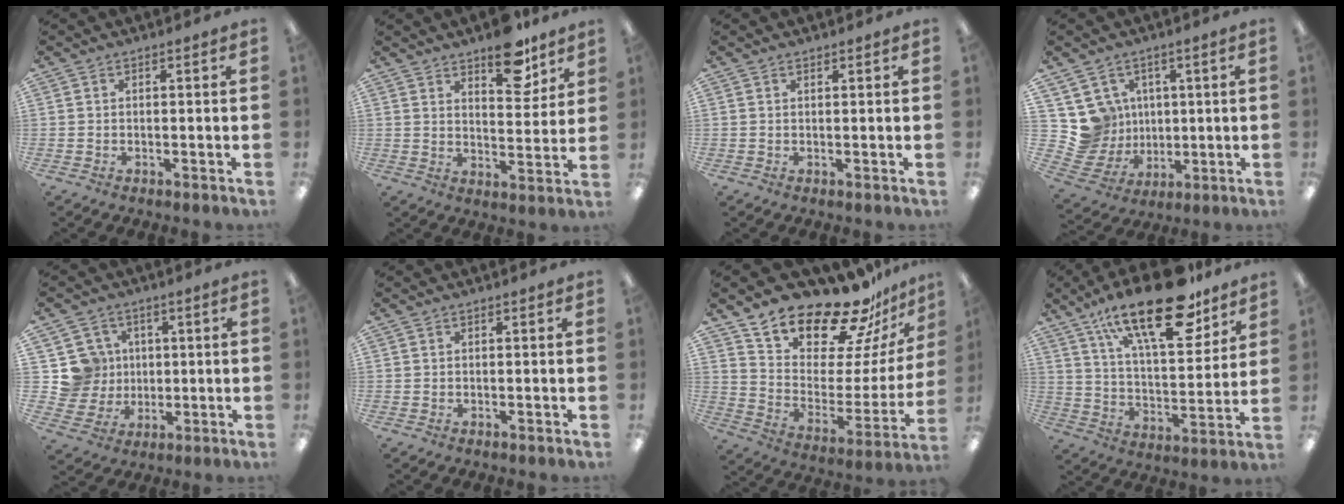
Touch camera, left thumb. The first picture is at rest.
{"total": 12.6, "force": [9.7, 5.1, 6.4], "torque": [-0.065, -0.065, 0.165]}
{"total": 0.5, "force": [0.5, 0.2, 0.1], "torque": [-0.003, 0.001, 0.009]}
{"total": 10.5, "force": [3.5, 9.8, 1.6], "torque": [-0.063, -0.030, 0.076]}
{"total": 9.6, "force": [2.6, 9.2, 1.1], "torque": [-0.034, -0.005, 0.061]}
{"total": 0.0}
{"total": 19.8, "force": [17.9, 5.7, 6.3], "torque": [-0.114, -0.151, 0.308]}
{"total": 24.3, "force": [16.0, 9.1, 15.8], "torque": [-0.251, -0.086, 0.268]}